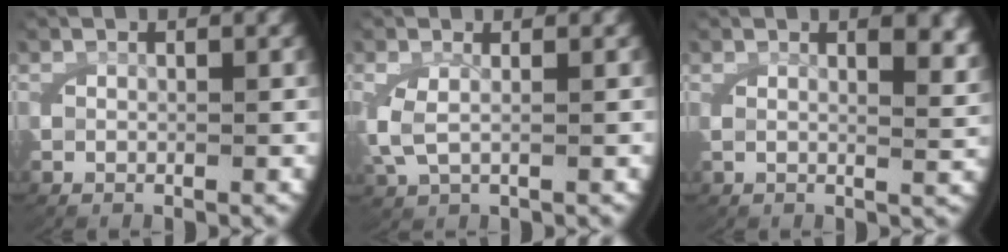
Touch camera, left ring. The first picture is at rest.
{"total": 2.5, "force": [0.1, 1.3, 2.2], "torque": [-0.071, -0.013, 0.012]}
{"total": 3.0, "force": [1.7, 0.3, 2.5], "torque": [-0.040, -0.006, 0.028]}